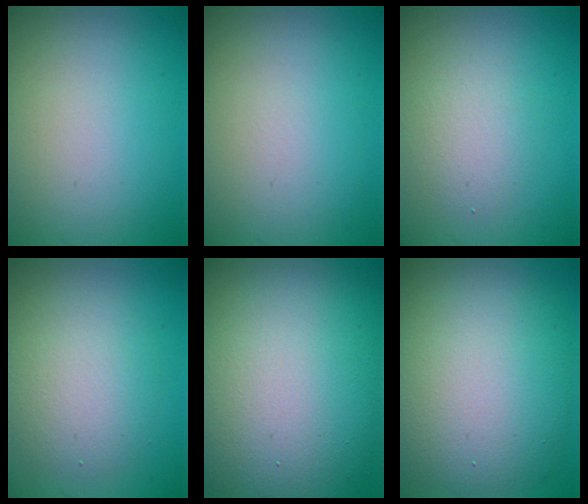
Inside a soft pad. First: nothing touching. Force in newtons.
{"total": 0.0}
{"total": 2.4, "press": 2.4, "slide": 0.3}
{"total": 4.0, "press": 4.0, "slide": 0.1}
{"total": 18.0, "press": 17.9, "slide": 1.0}
{"total": 11.6, "press": 11.5, "slide": 0.9}